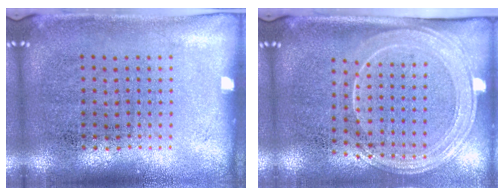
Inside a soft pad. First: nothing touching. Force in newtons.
{"total": 2.2, "press": 1.8, "slide": 1.2}